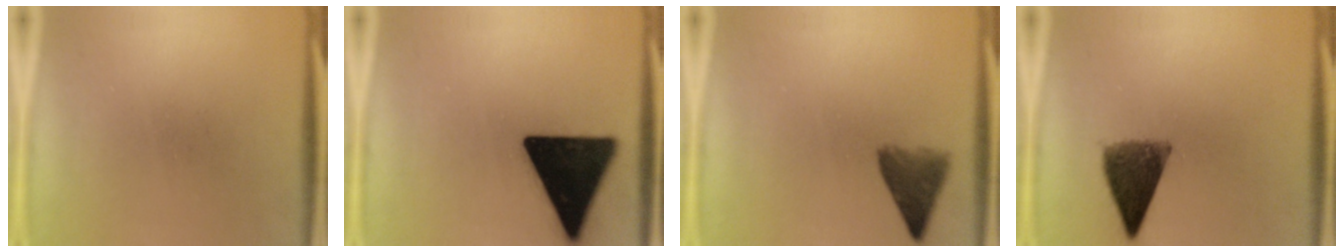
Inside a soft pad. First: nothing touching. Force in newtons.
{"total": 19.5}
{"total": 5.2}
{"total": 8.3}